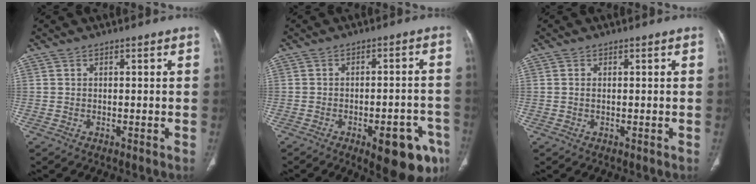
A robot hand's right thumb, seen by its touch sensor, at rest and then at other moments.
{"total": 12.8, "force": [-6.3, 4.4, 10.3], "torque": [-0.095, 0.026, -0.072]}
{"total": 0.6, "force": [0.1, 0.2, 0.5], "torque": [-0.017, 0.003, 0.004]}